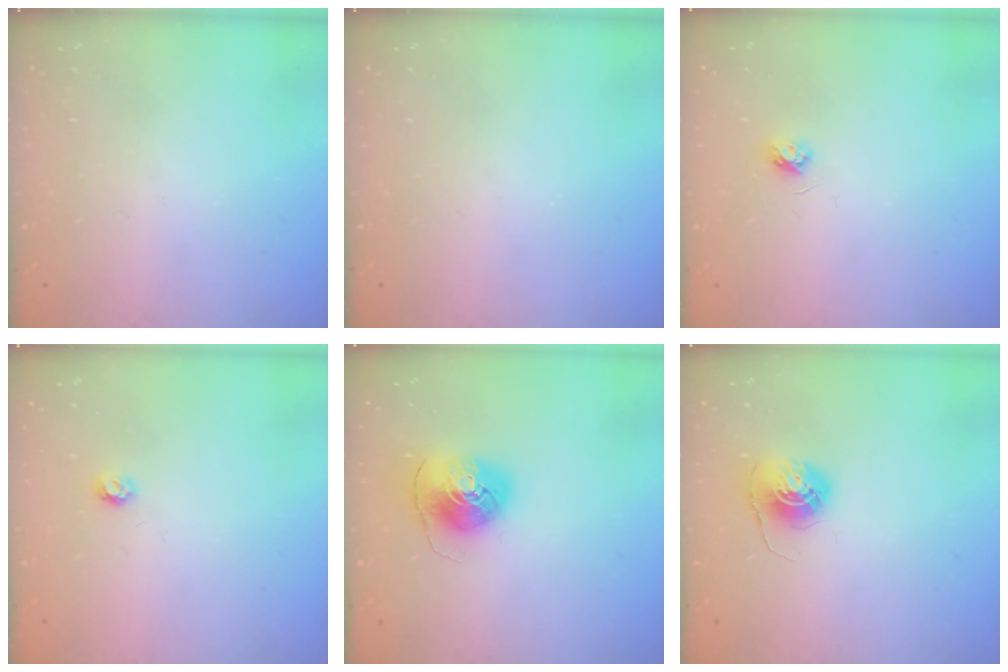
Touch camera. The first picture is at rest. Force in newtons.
{"total": 0.0}
{"total": 3.3, "press": 3.3, "slide": 0.3}
{"total": 3.6, "press": 3.6, "slide": 0.3}
{"total": 8.1, "press": 8.1, "slide": 0.6}
{"total": 6.0, "press": 6.0, "slide": 0.5}